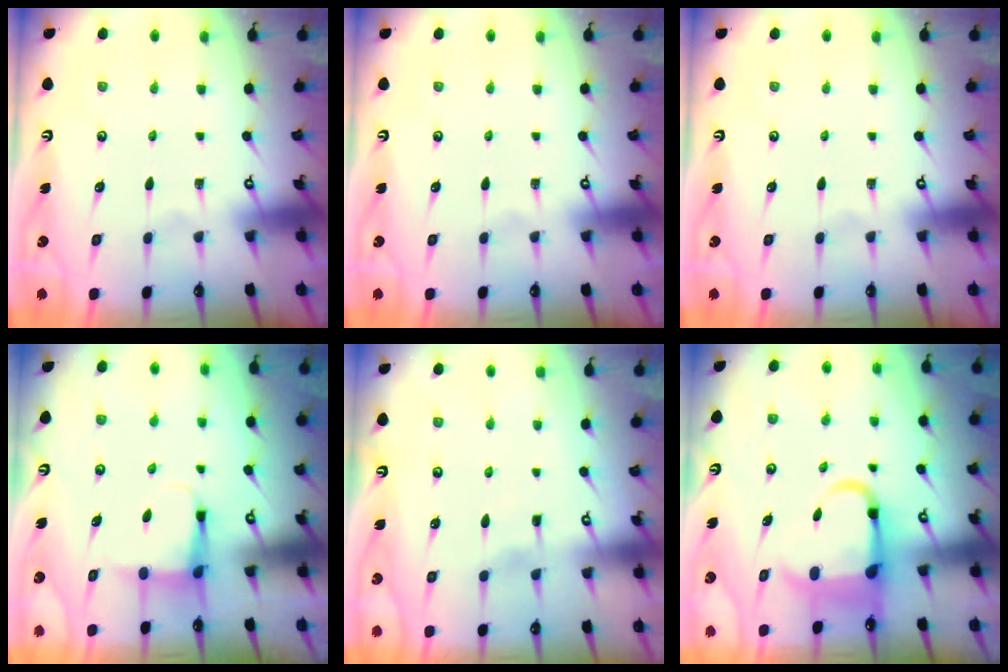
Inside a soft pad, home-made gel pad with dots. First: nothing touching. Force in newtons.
{"total": 0.0}
{"total": 0.0}
{"total": 4.2, "press": 4.2, "slide": 0.2}
{"total": 3.5, "press": 3.5, "slide": 0.5}
{"total": 8.1, "press": 7.9, "slide": 2.1}